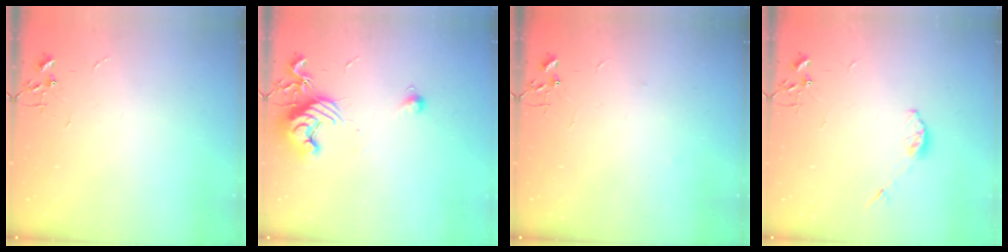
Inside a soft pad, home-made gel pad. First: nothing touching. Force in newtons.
{"total": 11.4, "press": 11.4, "slide": 0.8}
{"total": 2.5, "press": 2.1, "slide": 1.4}
{"total": 3.6, "press": 3.5, "slide": 0.5}